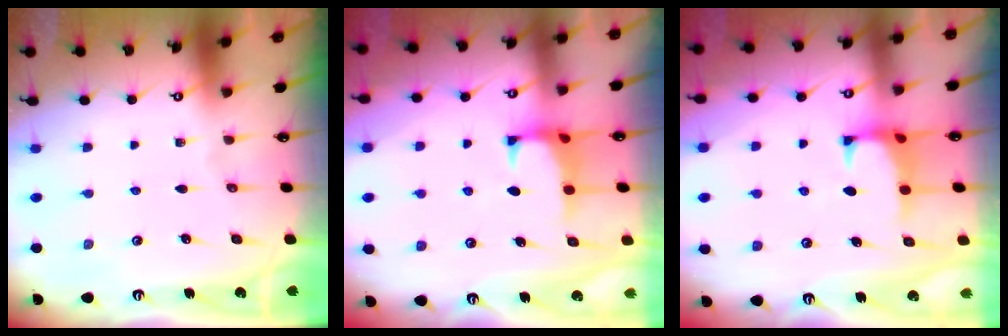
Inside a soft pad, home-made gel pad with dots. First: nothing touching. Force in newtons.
{"total": 0.8, "press": 0.6, "slide": 0.5}
{"total": 0.8, "press": 0.6, "slide": 0.5}